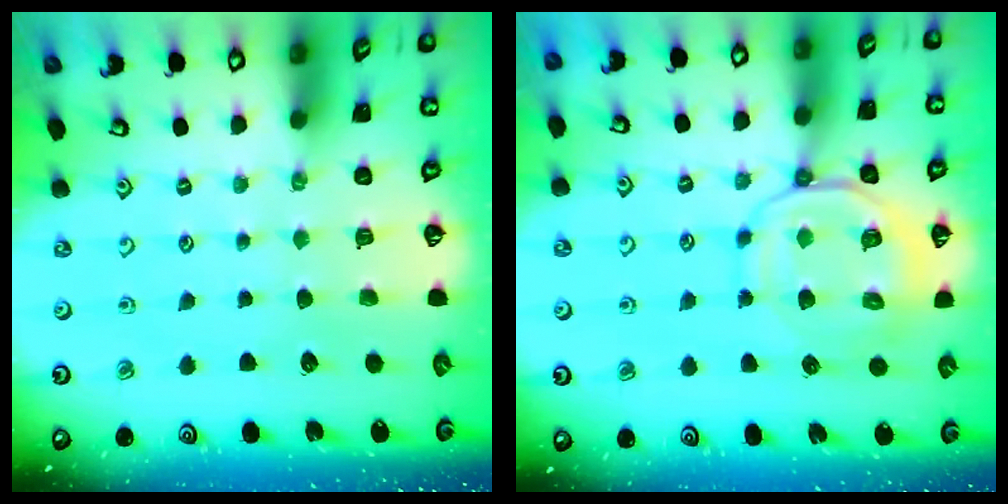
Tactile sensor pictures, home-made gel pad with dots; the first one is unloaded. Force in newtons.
{"total": 12.1, "press": 12.0, "slide": 1.6}